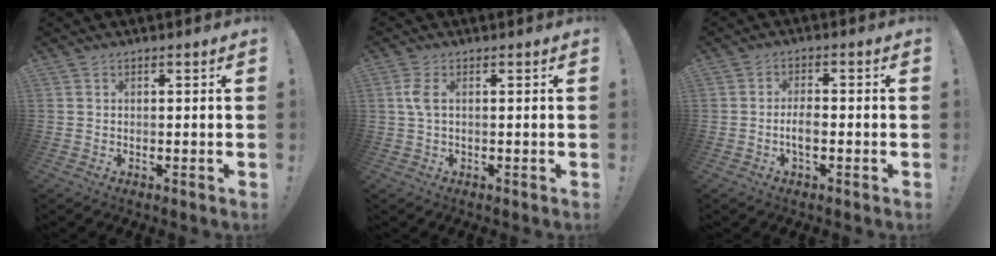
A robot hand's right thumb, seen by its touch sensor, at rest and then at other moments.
{"total": 3.4, "force": [0.6, 1.3, 3.1], "torque": [-0.073, 0.004, 0.011]}
{"total": 4.3, "force": [-1.3, 1.6, 3.8], "torque": [-0.080, 0.003, -0.026]}